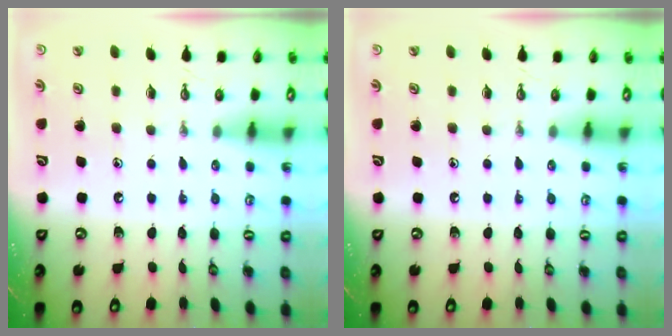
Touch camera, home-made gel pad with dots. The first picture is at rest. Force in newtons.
{"total": 0.0}